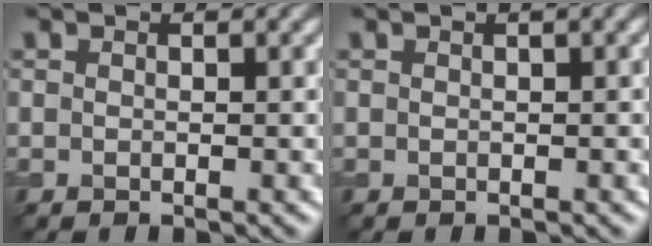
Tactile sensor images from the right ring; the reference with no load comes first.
{"total": 1.2, "force": [0.6, 0.3, 1.0], "torque": [-0.011, 0.011, 0.005]}